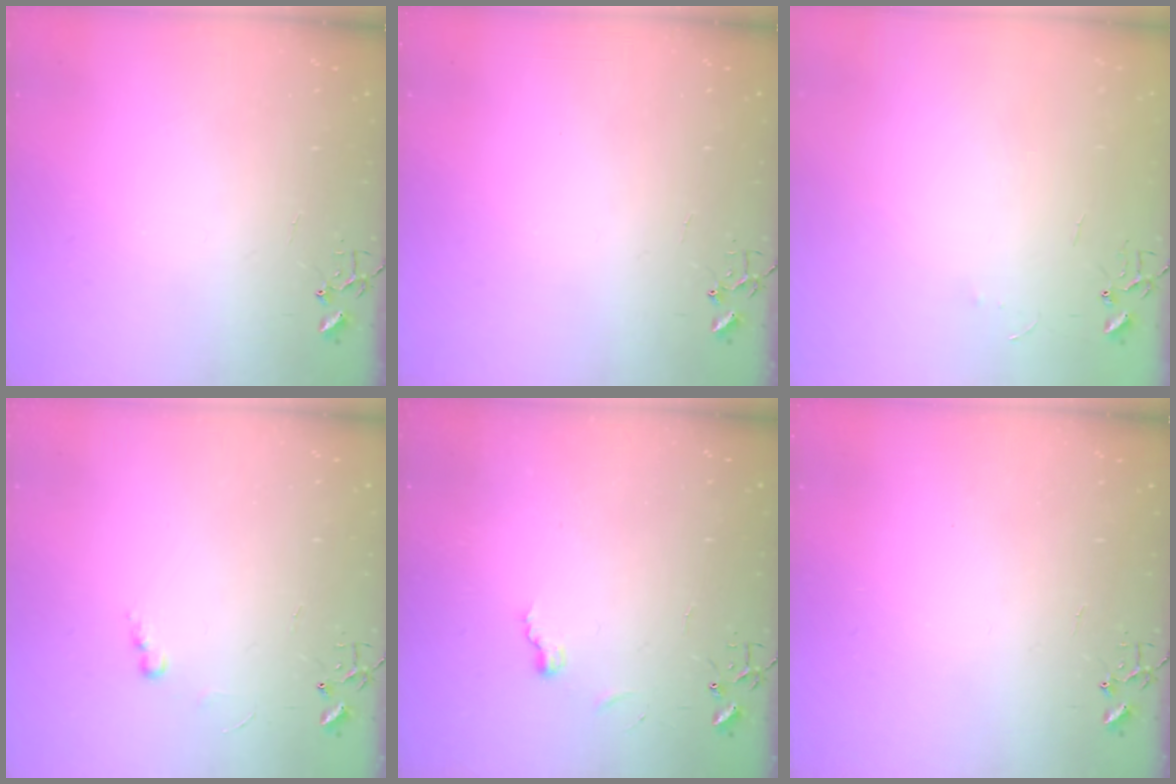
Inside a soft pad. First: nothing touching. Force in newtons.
{"total": 0.0}
{"total": 3.2, "press": 3.2, "slide": 0.4}
{"total": 5.6, "press": 5.6, "slide": 0.7}
{"total": 5.5, "press": 5.5, "slide": 0.6}
{"total": 0.0}